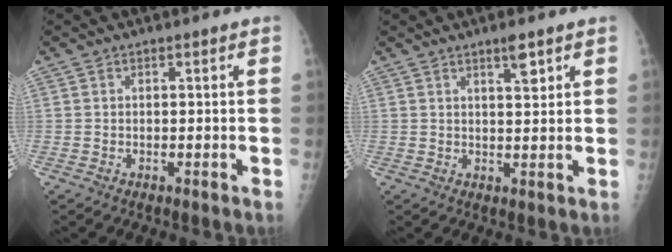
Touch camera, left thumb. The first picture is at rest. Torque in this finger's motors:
{"motor_torque": [-0.12, 0.03, -0.07, -0.06, 0.01]}